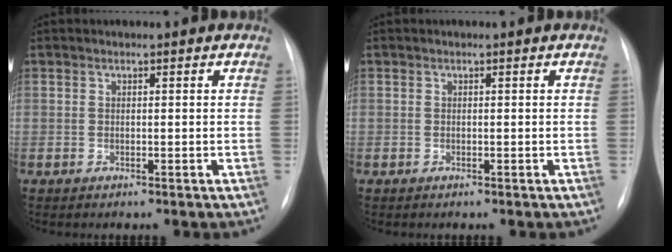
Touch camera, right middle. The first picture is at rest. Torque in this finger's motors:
{"motor_torque": [-0.01, -0.12, -0.04, -0.05]}